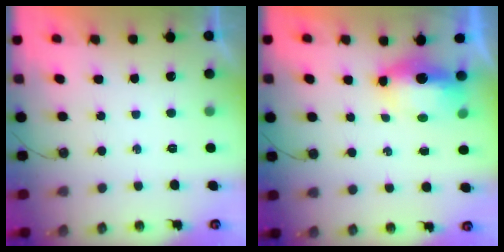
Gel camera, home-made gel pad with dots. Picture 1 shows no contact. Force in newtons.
{"total": 6.7, "press": 6.7, "slide": 0.8}